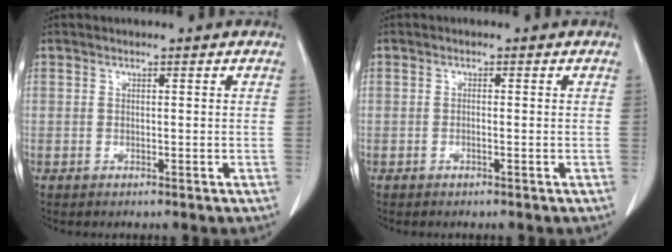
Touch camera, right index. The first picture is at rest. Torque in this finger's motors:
{"motor_torque": [-0.06, 0.02, 0.04, -0.01]}